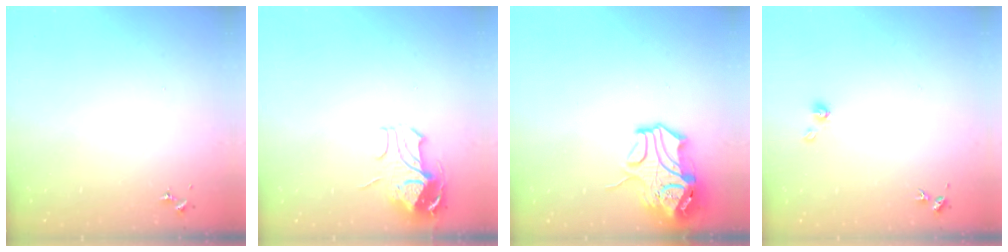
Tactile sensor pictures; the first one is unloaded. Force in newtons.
{"total": 9.6, "press": 9.6, "slide": 1.1}
{"total": 14.0, "press": 13.8, "slide": 2.1}
{"total": 4.9, "press": 4.9, "slide": 0.5}